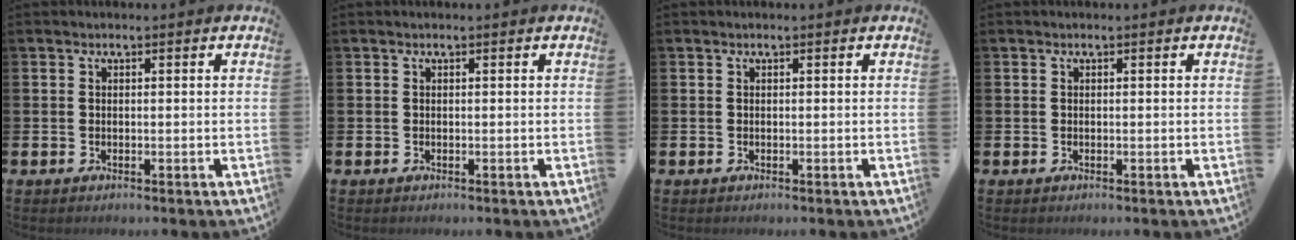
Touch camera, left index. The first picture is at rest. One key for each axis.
{"total": 0.0}
{"total": 0.0}
{"total": 0.0}